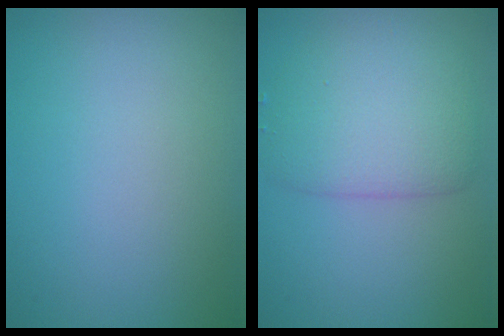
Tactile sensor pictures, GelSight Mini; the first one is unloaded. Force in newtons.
{"total": 4.7, "press": 4.7, "slide": 0.2}